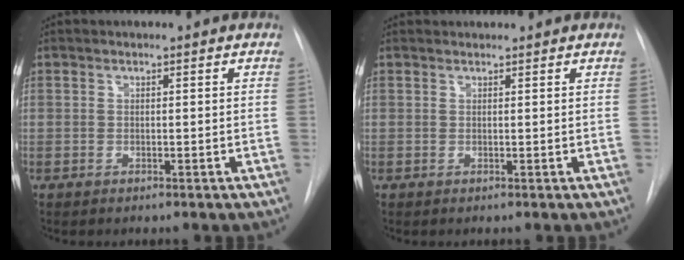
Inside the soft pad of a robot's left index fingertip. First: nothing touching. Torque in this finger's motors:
{"motor_torque": [-0.39, -0.32, 0.02, 0.05]}